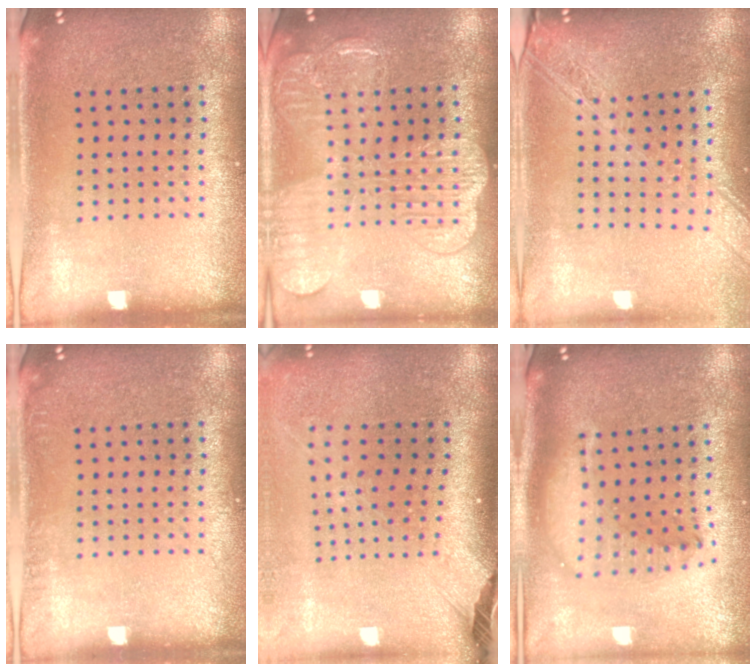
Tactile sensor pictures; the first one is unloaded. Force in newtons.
{"total": 3.9, "press": 3.9, "slide": 0.5}
{"total": 2.2, "press": 1.9, "slide": 1.2}
{"total": 0.5, "press": 0.5, "slide": 0.0}
{"total": 2.7, "press": 2.0, "slide": 1.8}
{"total": 2.3, "press": 1.7, "slide": 1.5}